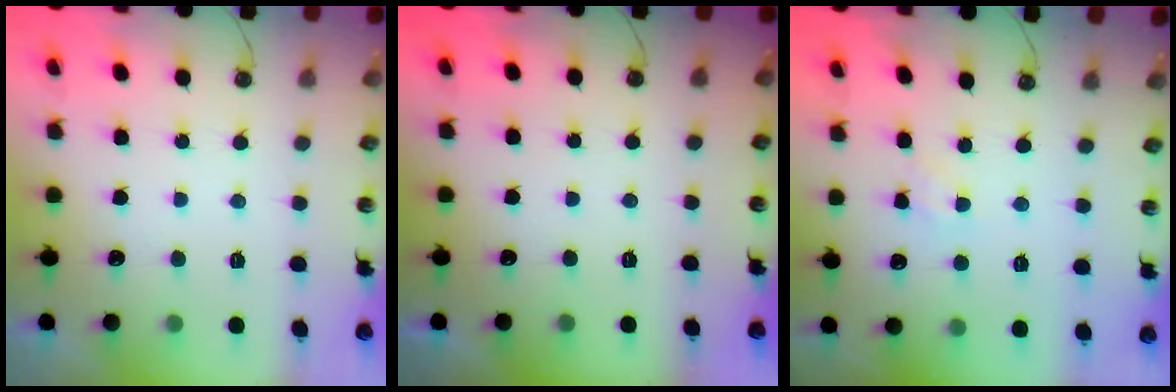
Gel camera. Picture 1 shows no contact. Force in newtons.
{"total": 0.0}
{"total": 1.6, "press": 1.6, "slide": 0.3}